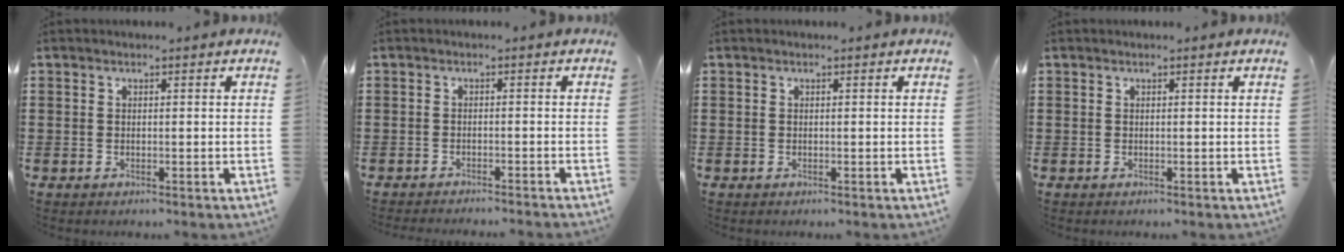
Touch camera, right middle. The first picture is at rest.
{"total": 1.4, "force": [-1.4, -0.2, 0.2], "torque": [-0.003, 0.004, -0.028]}
{"total": 0.0}
{"total": 0.0}